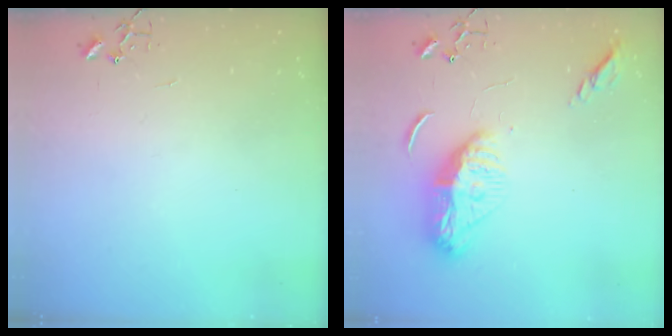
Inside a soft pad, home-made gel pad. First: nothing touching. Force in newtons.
{"total": 13.7, "press": 13.6, "slide": 1.2}